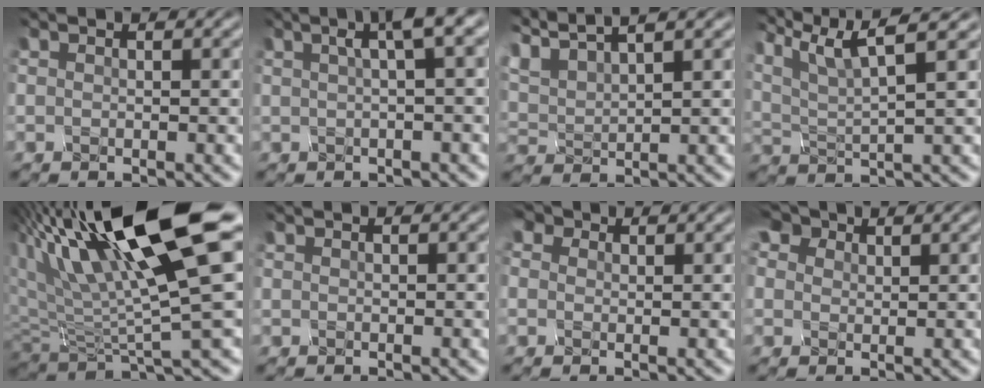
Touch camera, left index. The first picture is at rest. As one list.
[{"total": 3.6, "force": [1.3, 0.6, 3.3], "torque": [-0.058, 0.014, 0.030]}, {"total": 4.8, "force": [4.0, 0.9, 2.6], "torque": [-0.083, 0.021, 0.083]}, {"total": 7.2, "force": [4.6, 1.8, 5.2], "torque": [-0.122, 0.020, 0.079]}, {"total": 13.2, "force": [4.3, 2.7, 12.2], "torque": [-0.215, 0.013, 0.078]}, {"total": 0.0}, {"total": 2.1, "force": [1.5, 1.5, 0.4], "torque": [-0.033, 0.002, 0.035]}, {"total": 3.5, "force": [2.6, 2.1, 1.3], "torque": [-0.046, 0.004, 0.051]}]